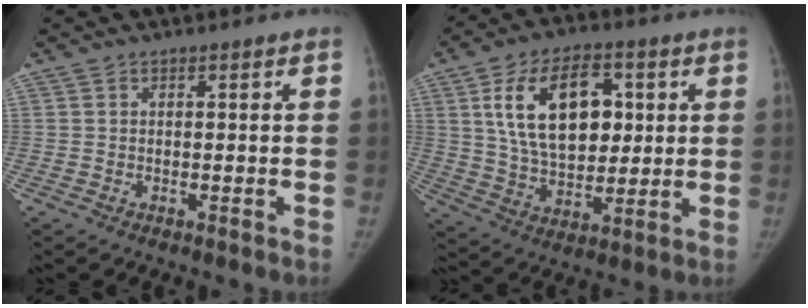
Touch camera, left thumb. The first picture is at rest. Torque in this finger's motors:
{"motor_torque": [2.50, 2.51, 2.02, -0.56, 0.62]}